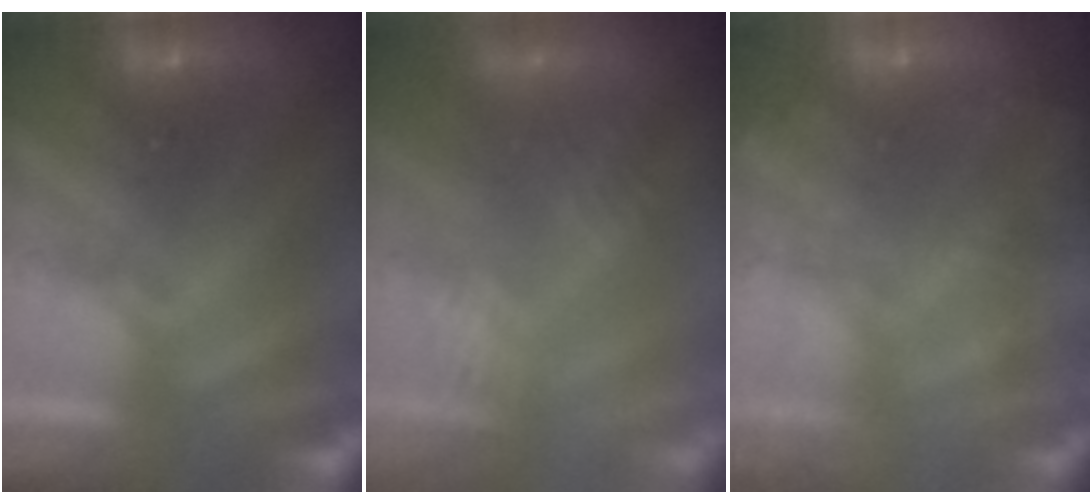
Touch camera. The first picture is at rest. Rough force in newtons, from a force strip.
{"total": 2.7}
{"total": 8.2}